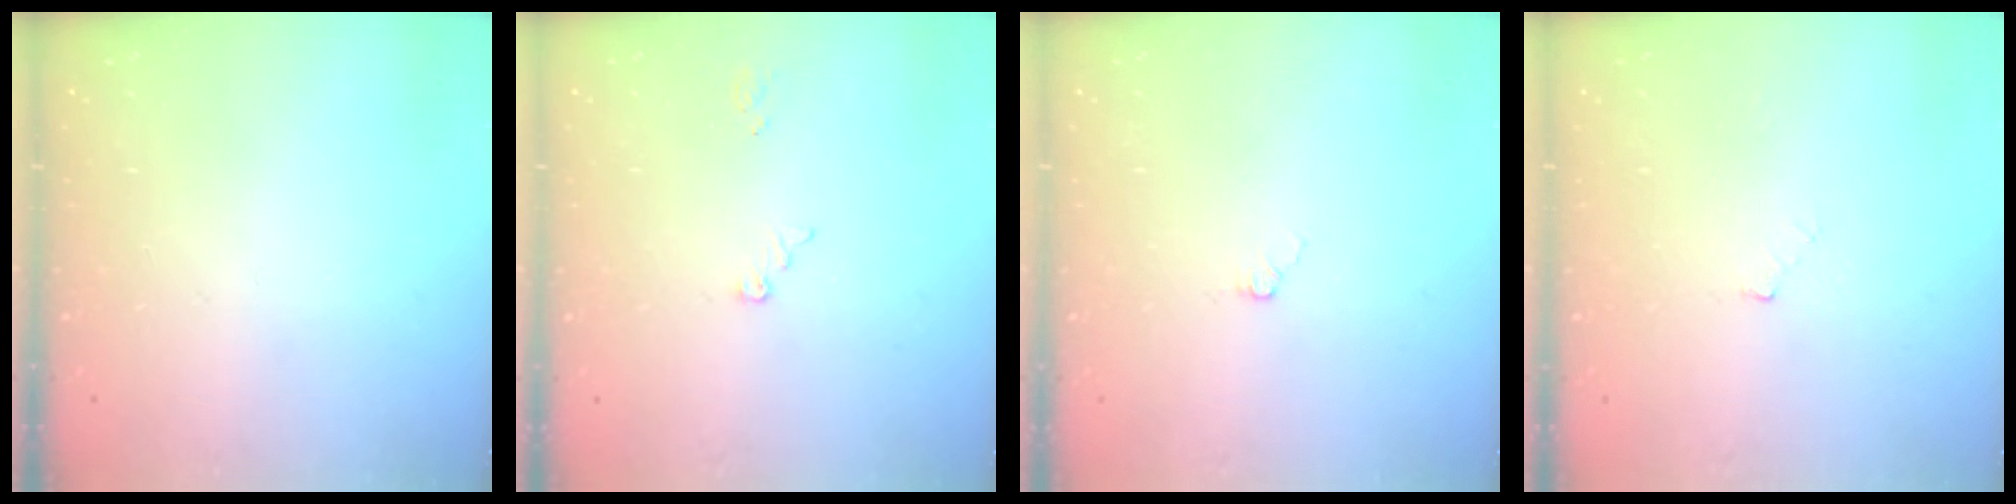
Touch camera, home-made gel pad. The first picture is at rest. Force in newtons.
{"total": 2.5, "press": 2.5, "slide": 0.2}
{"total": 3.8, "press": 3.8, "slide": 0.4}
{"total": 2.8, "press": 2.8, "slide": 0.4}